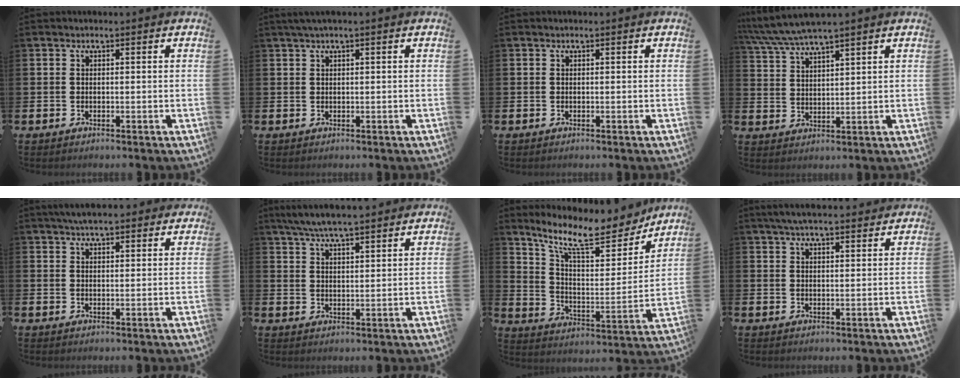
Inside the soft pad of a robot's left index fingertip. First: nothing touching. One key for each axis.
{"total": 1.1, "fx": 0.7, "fy": -0.1, "fz": 0.9, "tx": -0.018, "ty": 0.003, "tz": 0.011}
{"total": 0.0}
{"total": 5.2, "fx": 4.9, "fy": 0.1, "fz": 1.8, "tx": -0.057, "ty": -0.017, "tz": 0.088}
{"total": 4.3, "fx": 4.0, "fy": 0.8, "fz": 1.4, "tx": -0.029, "ty": -0.010, "tz": 0.071}
{"total": 6.4, "fx": 6.1, "fy": 0.4, "fz": 1.9, "tx": -0.054, "ty": -0.023, "tz": 0.111}
{"total": 11.7, "fx": 9.9, "fy": 3.0, "fz": 5.5, "tx": -0.135, "ty": -0.059, "tz": 0.169}
{"total": 4.7, "fx": 4.4, "fy": 0.6, "fz": 1.7, "tx": -0.042, "ty": -0.011, "tz": 0.080}